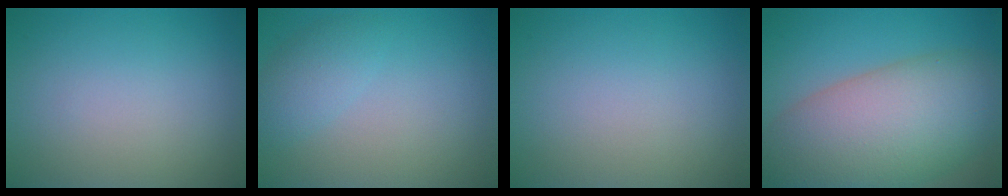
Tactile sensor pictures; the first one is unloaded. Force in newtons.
{"total": 2.3, "press": 2.3, "slide": 0.2}
{"total": 0.0}
{"total": 13.1, "press": 13.1, "slide": 1.0}